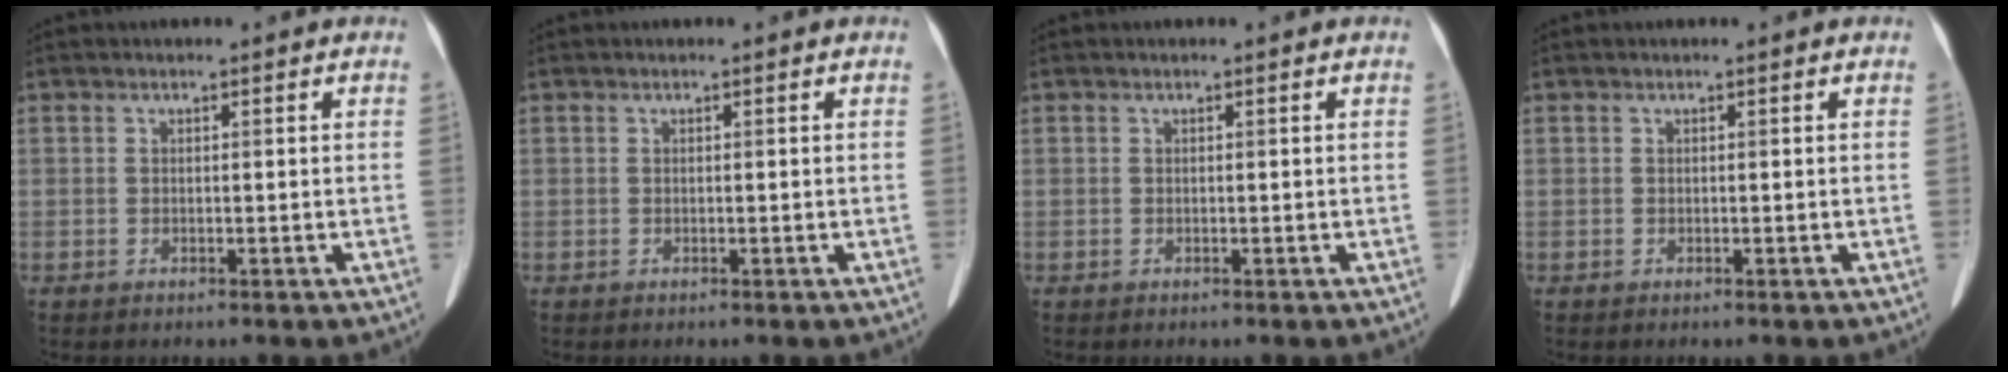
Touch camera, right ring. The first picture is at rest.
{"total": 0.0}
{"total": 0.0}
{"total": 0.0}